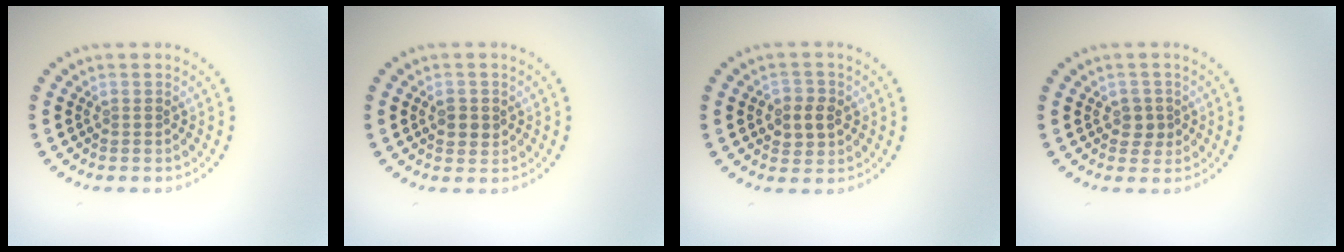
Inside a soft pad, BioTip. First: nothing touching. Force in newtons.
{"total": 1.7, "press": 1.7, "slide": 0.2}
{"total": 2.7, "press": 2.6, "slide": 0.5}
{"total": 1.4, "press": 1.4, "slide": 0.4}